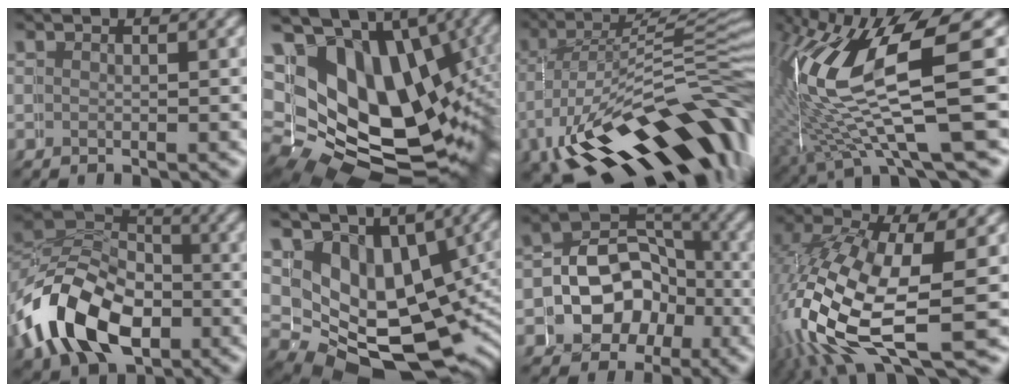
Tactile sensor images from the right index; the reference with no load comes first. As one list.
[{"total": 20.1, "force": [-0.7, 15.5, 12.8], "torque": [-0.238, -0.064, 0.016]}, {"total": 15.1, "force": [-6.6, 7.8, 11.1], "torque": [-0.171, -0.052, -0.067]}, {"total": 12.0, "force": [0.5, 6.2, 10.2], "torque": [-0.206, -0.013, 0.019]}, {"total": 10.2, "force": [-2.2, 8.4, 5.3], "torque": [-0.119, -0.025, -0.036]}, {"total": 11.5, "force": [-3.2, 8.9, 6.4], "torque": [-0.137, -0.065, -0.028]}, {"total": 7.7, "force": [-1.7, 7.3, 1.8], "torque": [-0.045, -0.029, -0.023]}, {"total": 10.2, "force": [-2.1, 6.2, 7.8], "torque": [-0.191, -0.058, -0.003]}]